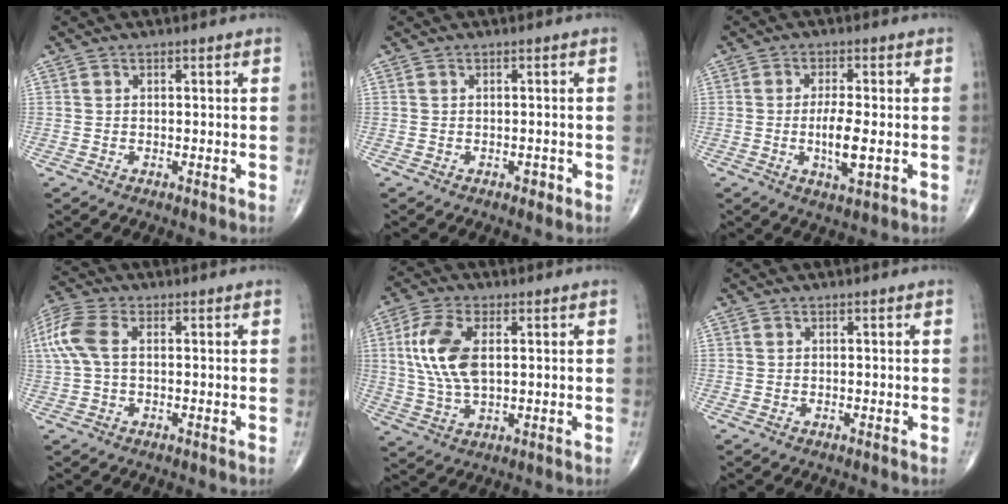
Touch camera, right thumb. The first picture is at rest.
{"total": 1.1, "force": [-0.6, 0.7, 0.6], "torque": [-0.005, 0.002, -0.008]}
{"total": 6.5, "force": [-1.0, 1.9, 6.1], "torque": [-0.114, -0.009, -0.016]}
{"total": 9.3, "force": [1.5, 5.4, 7.3], "torque": [-0.198, 0.027, 0.031]}
{"total": 11.0, "force": [1.9, 5.6, 9.3], "torque": [-0.203, -0.001, 0.038]}
{"total": 0.0}